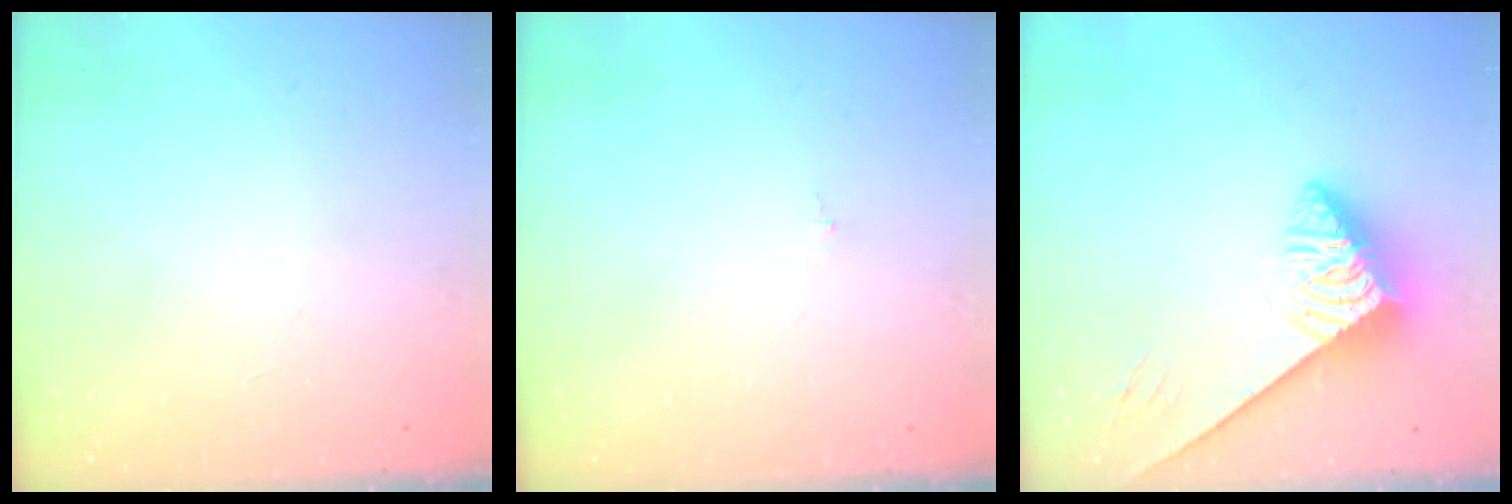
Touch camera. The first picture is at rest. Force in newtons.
{"total": 0.0}
{"total": 3.9, "press": 3.9, "slide": 0.8}